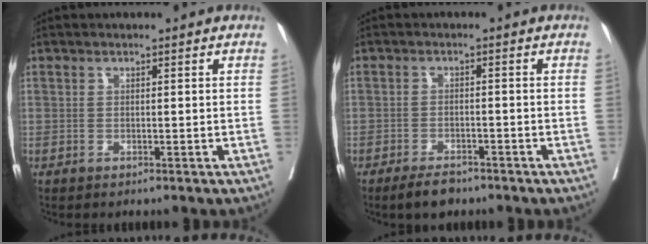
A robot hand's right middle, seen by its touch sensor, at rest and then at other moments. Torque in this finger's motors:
{"motor_torque": [0.11, -0.10, -0.03, 0.00]}